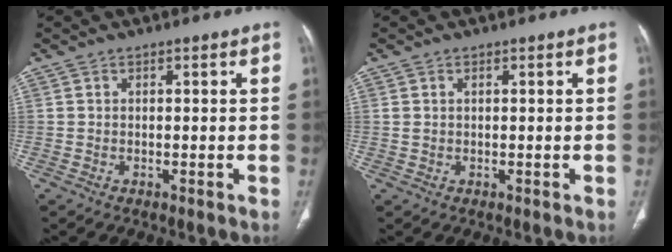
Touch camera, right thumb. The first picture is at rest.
{"total": 1.0, "force": [0.4, 0.6, 0.7], "torque": [-0.022, 0.009, 0.013]}